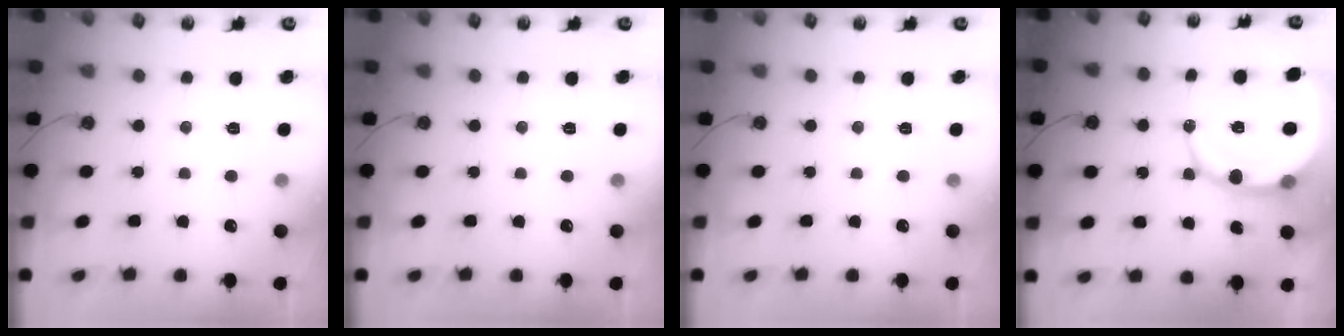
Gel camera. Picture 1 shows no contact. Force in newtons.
{"total": 0.0}
{"total": 0.0}
{"total": 13.1, "press": 13.0, "slide": 1.9}